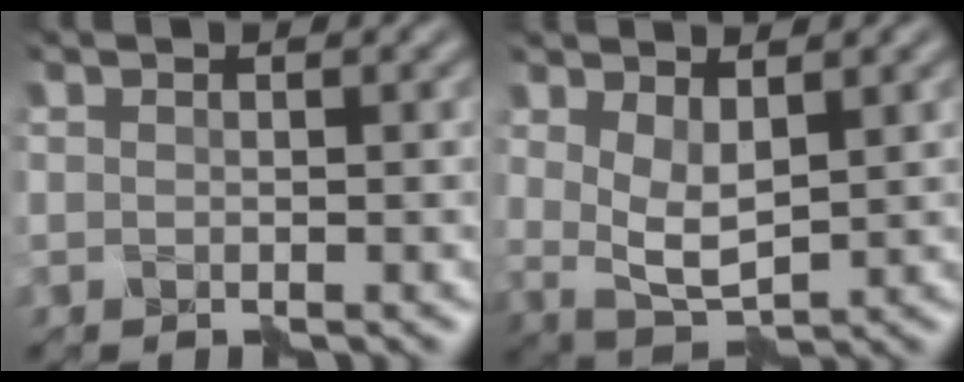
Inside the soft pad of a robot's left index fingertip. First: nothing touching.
{"total": 3.3, "force": [1.0, 1.4, 2.8], "torque": [-0.065, -0.011, 0.021]}